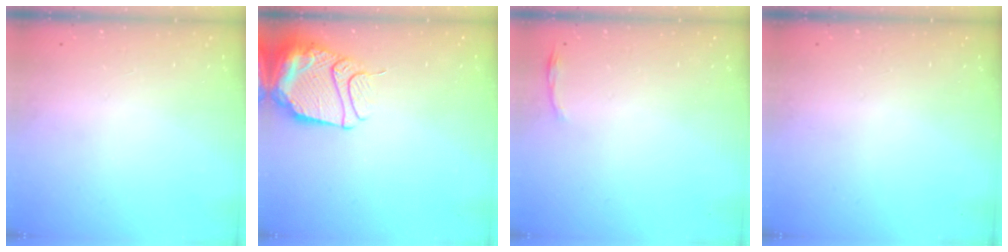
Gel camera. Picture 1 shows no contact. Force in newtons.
{"total": 13.8, "press": 13.7, "slide": 1.4}
{"total": 3.6, "press": 3.5, "slide": 0.7}
{"total": 0.0}